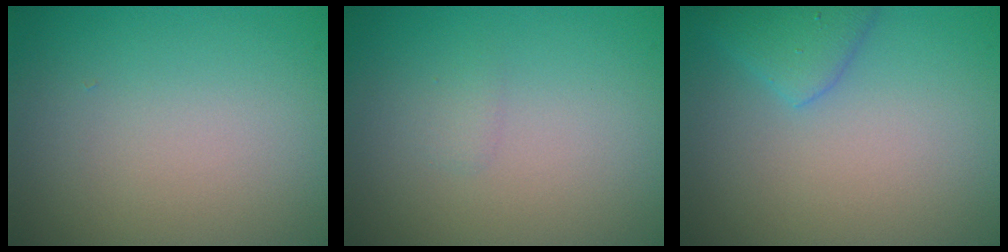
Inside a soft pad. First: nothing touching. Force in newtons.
{"total": 0.7, "press": 0.7, "slide": 0.1}
{"total": 2.5, "press": 2.4, "slide": 0.3}